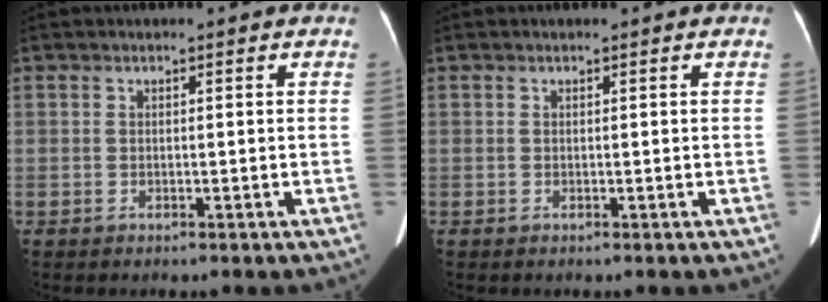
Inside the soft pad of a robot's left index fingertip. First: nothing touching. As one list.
[{"total": 0.0}]